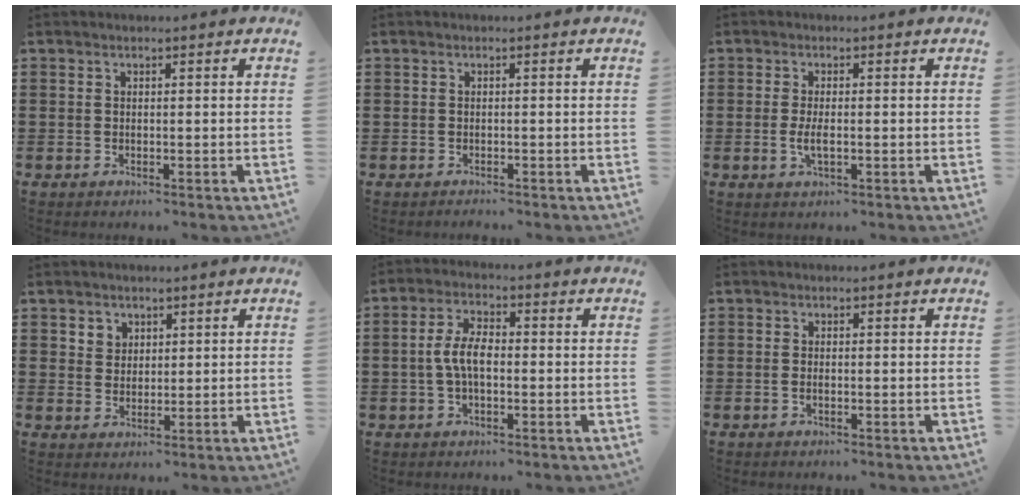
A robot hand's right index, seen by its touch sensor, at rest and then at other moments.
{"total": 0.6, "force": [-0.5, 0.1, -0.1], "torque": [0.002, 0.002, -0.013]}
{"total": 2.8, "force": [-0.5, 0.7, 2.6], "torque": [-0.054, -0.004, -0.012]}
{"total": 2.7, "force": [1.6, 2.2, 0.1], "torque": [-0.012, 0.009, 0.029]}
{"total": 5.4, "force": [-0.6, 2.5, 4.8], "torque": [-0.106, 0.002, -0.016]}
{"total": 0.7, "force": [-0.3, 0.1, 0.6], "torque": [-0.013, -0.006, -0.003]}